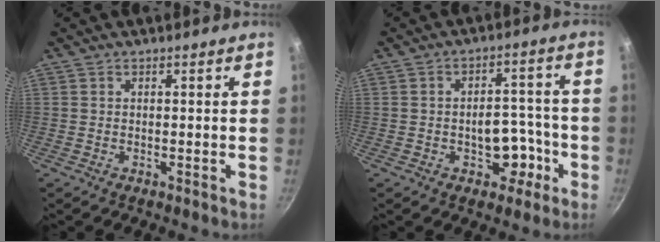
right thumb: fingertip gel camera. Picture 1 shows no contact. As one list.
[{"total": 8.0, "force": [-3.0, 5.3, 5.1], "torque": [-0.021, 0.033, -0.032]}]